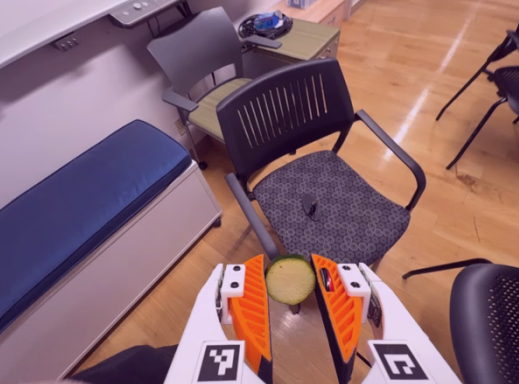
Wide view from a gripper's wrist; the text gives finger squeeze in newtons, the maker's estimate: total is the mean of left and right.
{"total": 9.6, "left": 9.7, "right": 9.5}